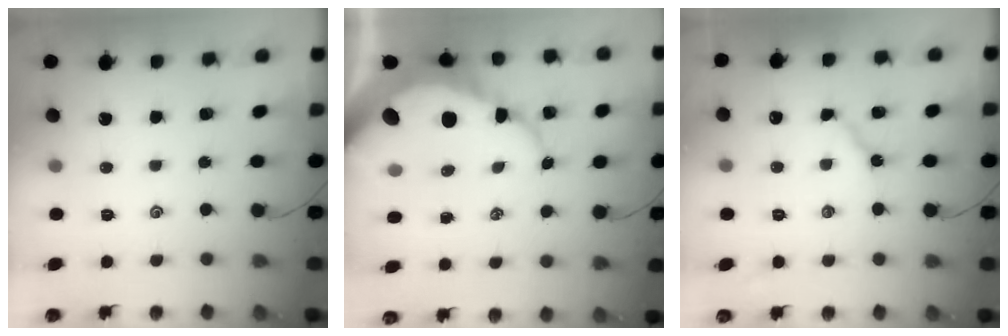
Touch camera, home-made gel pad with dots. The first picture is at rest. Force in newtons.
{"total": 15.1, "press": 15.0, "slide": 1.4}
{"total": 5.1, "press": 5.0, "slide": 0.1}